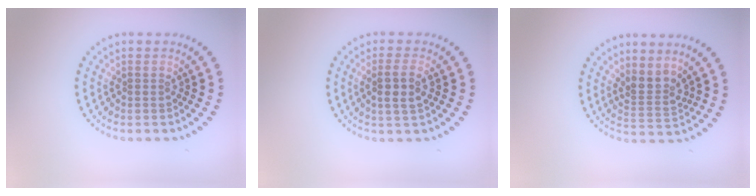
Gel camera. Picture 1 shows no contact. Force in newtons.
{"total": 2.3, "press": 2.1, "slide": 1.0}
{"total": 2.6, "press": 1.9, "slide": 1.7}